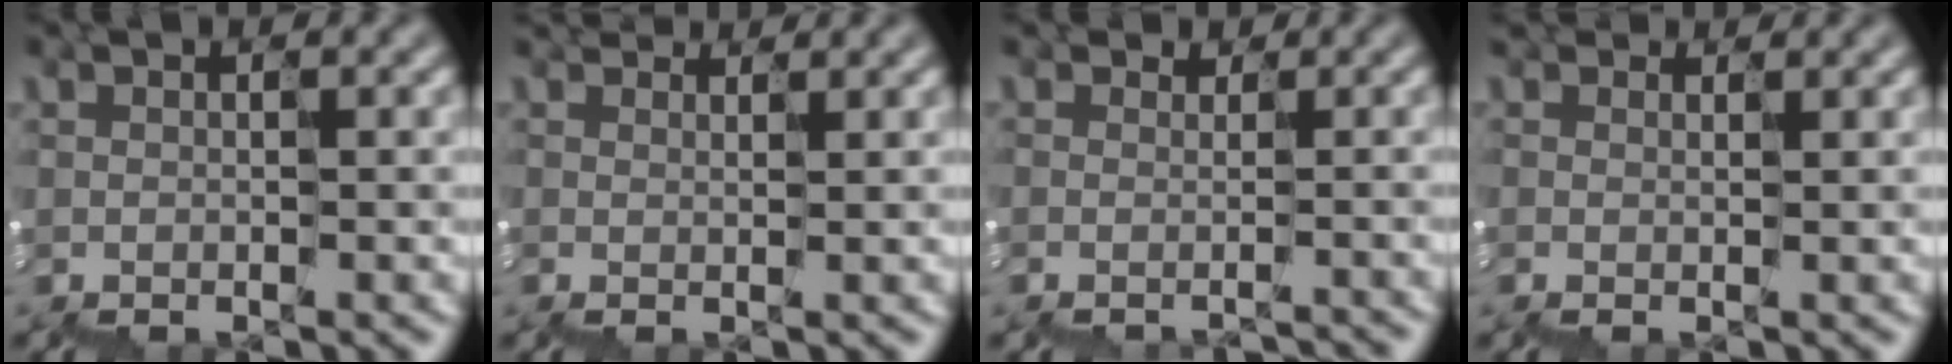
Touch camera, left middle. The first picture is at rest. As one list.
[{"total": 2.7, "force": [2.3, 1.1, 1.0], "torque": [-0.009, 0.027, 0.032]}, {"total": 2.0, "force": [-1.5, 1.3, 0.5], "torque": [0.013, 0.016, 0.002]}, {"total": 1.7, "force": [1.3, 0.9, 0.7], "torque": [0.000, 0.018, 0.015]}]